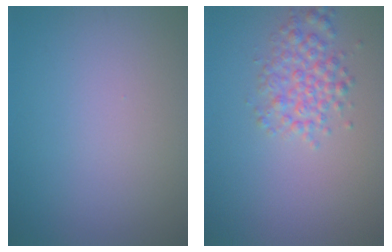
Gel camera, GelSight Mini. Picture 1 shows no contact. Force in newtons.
{"total": 3.0, "press": 3.0, "slide": 0.1}